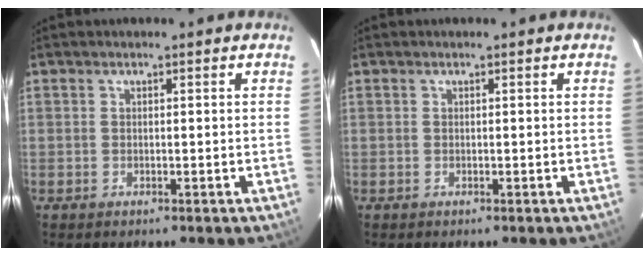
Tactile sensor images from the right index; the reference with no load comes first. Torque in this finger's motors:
{"motor_torque": [0.00, 0.00, 0.00, 0.00]}